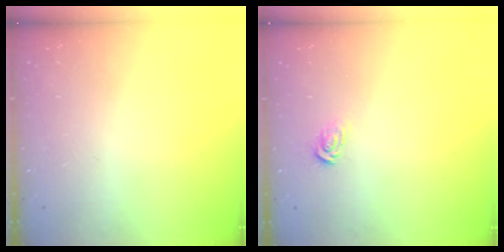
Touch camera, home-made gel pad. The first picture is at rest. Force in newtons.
{"total": 2.9, "press": 2.9, "slide": 0.2}